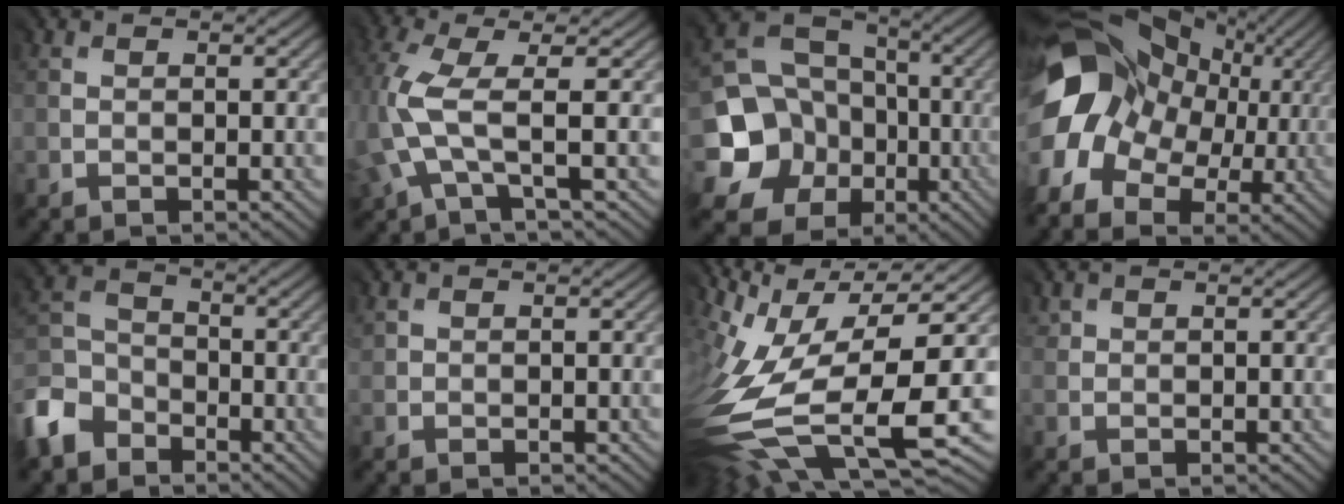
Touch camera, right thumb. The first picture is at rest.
{"total": 5.6, "force": [0.3, 1.1, 5.5], "torque": [-0.156, 0.009, -0.006]}
{"total": 14.0, "force": [-4.0, 12.8, 3.9], "torque": [-0.139, -0.032, -0.077]}
{"total": 13.8, "force": [-0.3, 11.1, 8.2], "torque": [-0.190, -0.012, 0.016]}
{"total": 6.9, "force": [-5.4, 4.3, 0.9], "torque": [-0.059, -0.015, -0.127]}
{"total": 1.3, "force": [1.0, 0.8, 0.4], "torque": [-0.007, 0.001, 0.015]}
{"total": 15.1, "force": [-2.1, 7.4, 13.0], "torque": [-0.283, -0.031, -0.025]}
{"total": 2.0, "force": [1.8, 1.0, -0.1], "torque": [-0.002, 0.000, 0.031]}